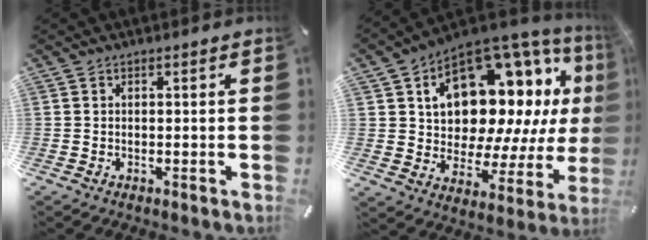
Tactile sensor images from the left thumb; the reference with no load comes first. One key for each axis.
{"total": 19.9, "fx": 7.8, "fy": 12.8, "fz": 13.1, "tx": -0.193, "ty": -0.063, "tz": 0.135}